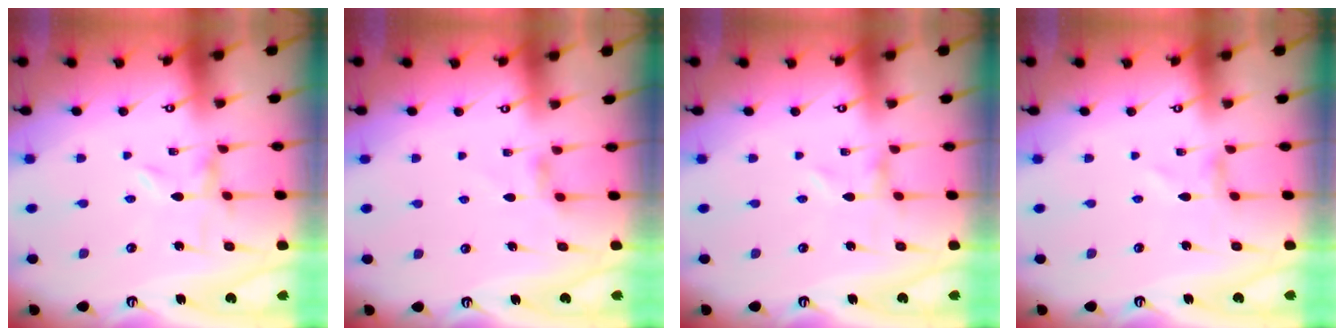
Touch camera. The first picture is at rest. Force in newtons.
{"total": 2.4, "press": 2.4, "slide": 0.4}
{"total": 0.0}
{"total": 0.0}